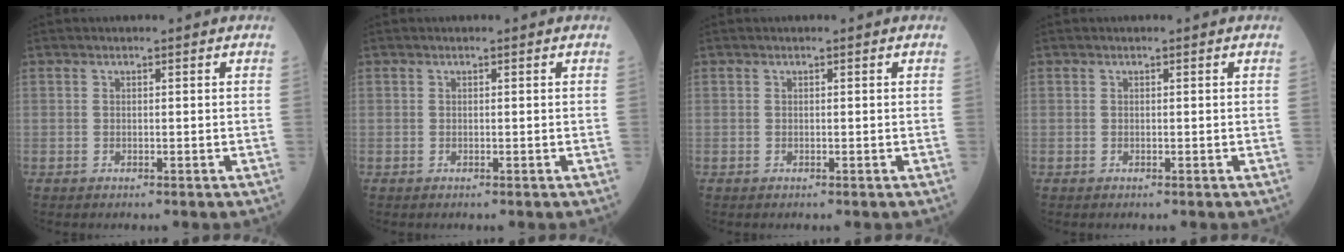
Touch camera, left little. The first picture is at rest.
{"total": 0.0}
{"total": 0.0}
{"total": 0.0}